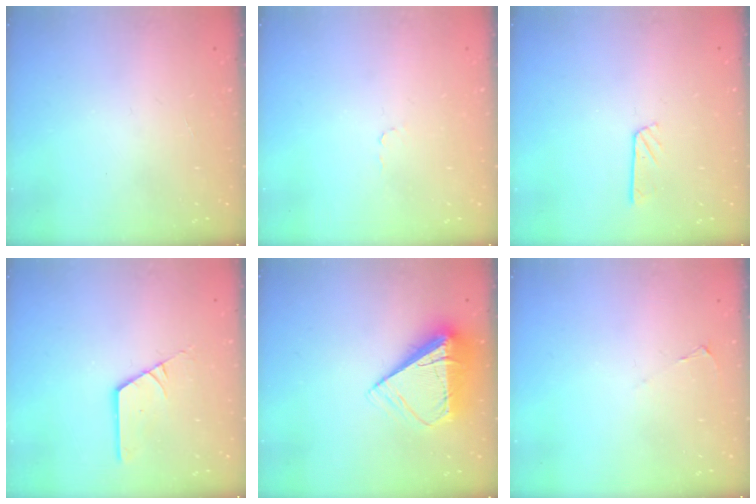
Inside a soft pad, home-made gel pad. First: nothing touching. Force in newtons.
{"total": 2.7, "press": 2.7, "slide": 0.3}
{"total": 2.8, "press": 2.8, "slide": 0.2}
{"total": 2.9, "press": 2.9, "slide": 0.1}
{"total": 9.5, "press": 9.4, "slide": 1.4}
{"total": 1.7, "press": 1.7, "slide": 0.3}